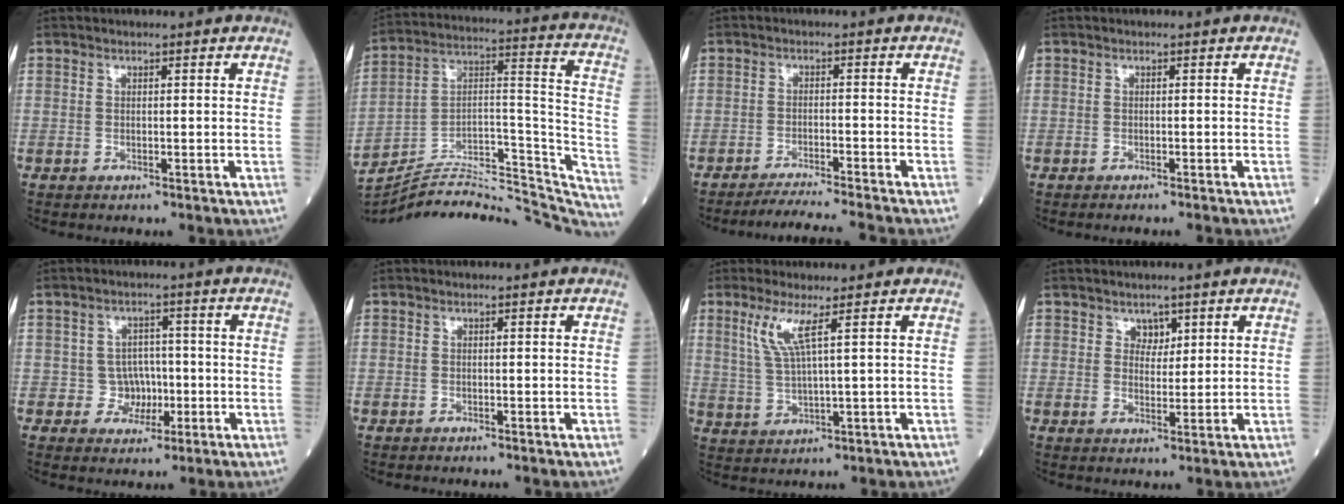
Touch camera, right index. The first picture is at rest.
{"total": 30.5, "force": [-28.2, 5.5, 10.1], "torque": [-0.115, 0.031, -0.406]}
{"total": 7.5, "force": [-7.0, -1.5, 2.1], "torque": [-0.025, -0.009, -0.114]}
{"total": 2.6, "force": [-2.4, -0.1, 1.1], "torque": [-0.014, 0.000, -0.030]}
{"total": 3.9, "force": [-0.7, 3.8, 0.8], "torque": [0.000, 0.011, -0.006]}
{"total": 0.8, "force": [-0.8, 0.0, 0.3], "torque": [-0.001, 0.001, -0.012]}
{"total": 5.0, "force": [2.3, -0.4, 4.4], "torque": [-0.096, -0.002, 0.052]}
{"total": 2.2, "force": [1.4, 1.4, 0.9], "torque": [-0.009, -0.002, 0.023]}